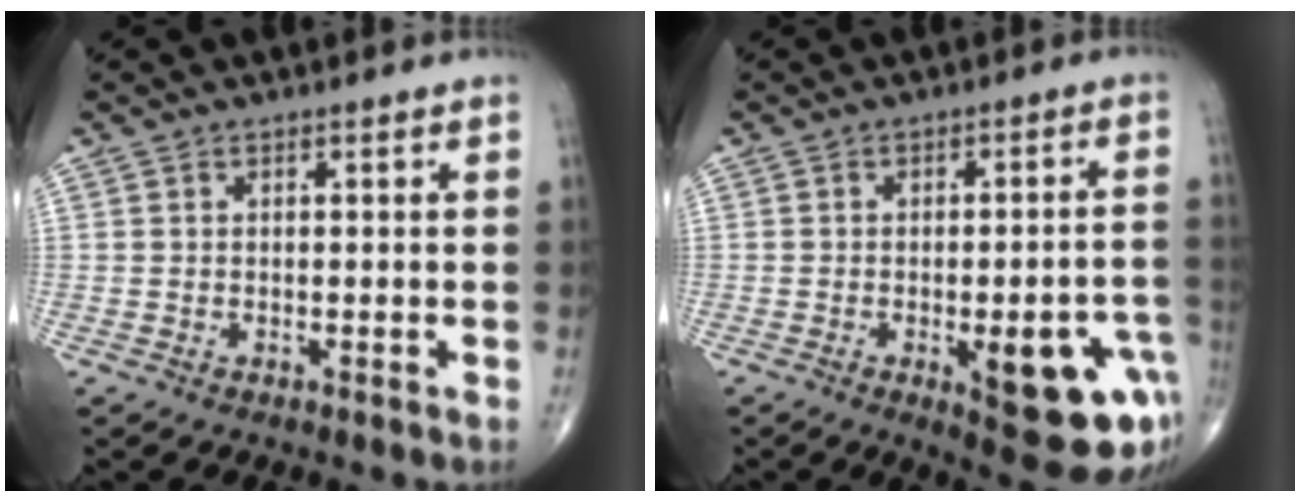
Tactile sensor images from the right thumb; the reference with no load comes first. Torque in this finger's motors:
{"motor_torque": [1.73, 1.44, 0.96, -0.85, 0.35]}